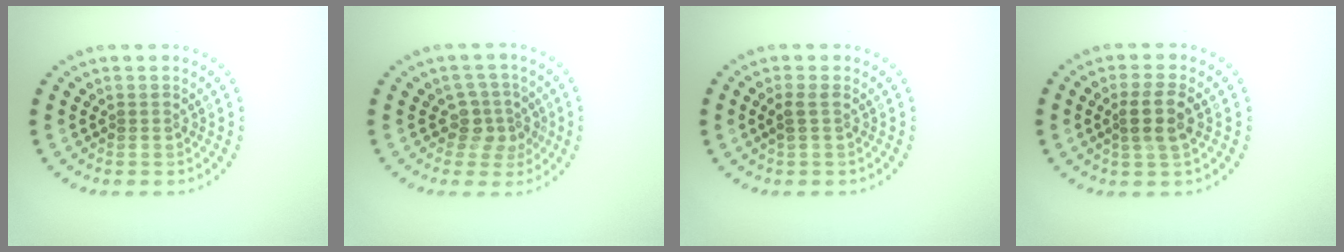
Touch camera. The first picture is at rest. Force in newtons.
{"total": 2.5, "press": 2.0, "slide": 1.5}
{"total": 1.2, "press": 1.0, "slide": 0.6}
{"total": 2.6, "press": 2.3, "slide": 1.2}